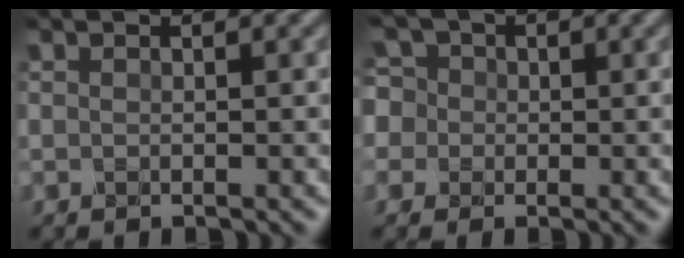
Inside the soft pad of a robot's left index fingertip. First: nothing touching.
{"total": 6.2, "force": [1.3, 5.5, 2.5], "torque": [-0.045, 0.041, -0.018]}